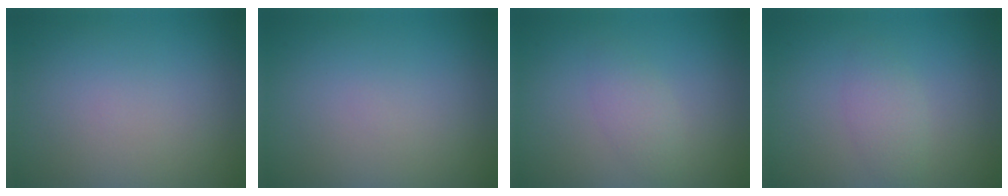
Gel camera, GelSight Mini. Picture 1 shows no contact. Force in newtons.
{"total": 0.0}
{"total": 1.7, "press": 1.7, "slide": 0.1}
{"total": 1.9, "press": 1.9, "slide": 0.0}